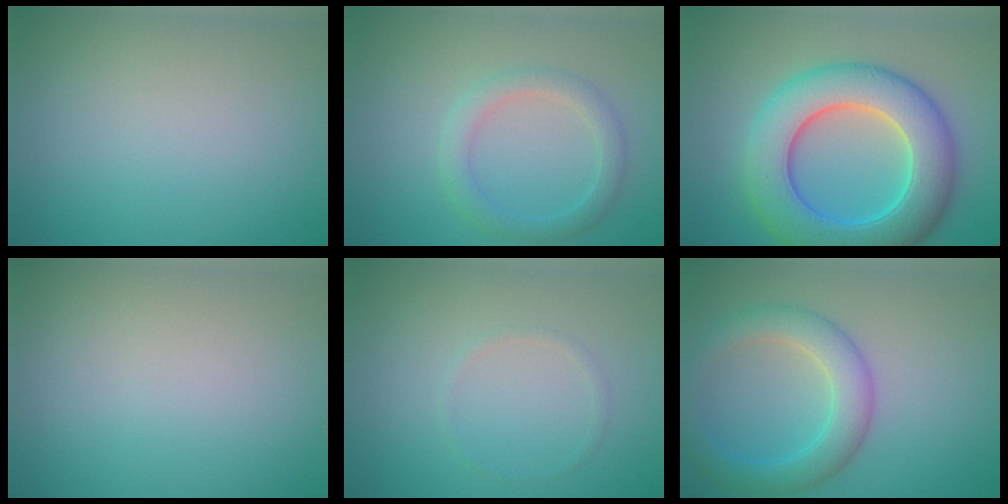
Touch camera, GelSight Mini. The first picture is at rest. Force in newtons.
{"total": 2.6, "press": 2.6, "slide": 0.2}
{"total": 10.0, "press": 10.0, "slide": 0.0}
{"total": 0.0}
{"total": 0.6, "press": 0.6, "slide": 0.1}
{"total": 4.7, "press": 4.7, "slide": 0.1}